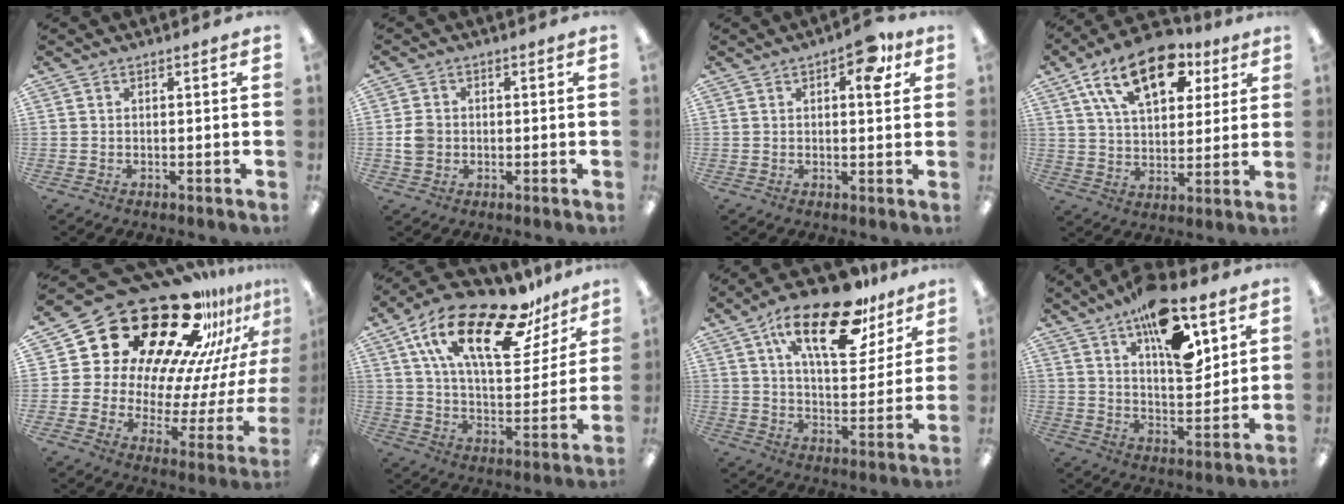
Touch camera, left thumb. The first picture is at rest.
{"total": 4.5, "force": [-0.4, 4.2, 1.7], "torque": [-0.016, 0.004, -0.008]}
{"total": 8.1, "force": [3.8, 4.0, 6.0], "torque": [-0.067, -0.013, 0.058]}
{"total": 18.4, "force": [9.8, 10.0, 11.9], "torque": [-0.192, -0.029, 0.171]}
{"total": 29.3, "force": [21.7, 13.5, 14.5], "torque": [-0.214, -0.177, 0.392]}
{"total": 24.4, "force": [14.7, 9.8, 16.8], "torque": [-0.281, -0.071, 0.250]}
{"total": 22.7, "force": [13.9, 9.4, 15.3], "torque": [-0.239, -0.065, 0.229]}
{"total": 18.7, "force": [11.0, 7.9, 12.9], "torque": [-0.194, -0.052, 0.182]}